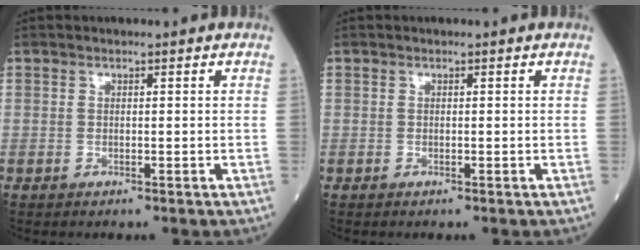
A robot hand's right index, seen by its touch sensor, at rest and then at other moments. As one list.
[{"total": 0.0}]